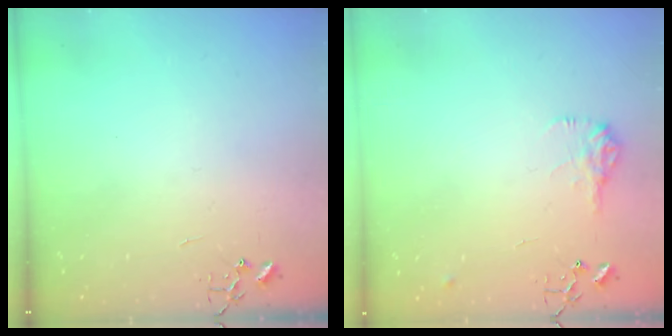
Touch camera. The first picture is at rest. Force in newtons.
{"total": 9.5, "press": 9.5, "slide": 0.4}